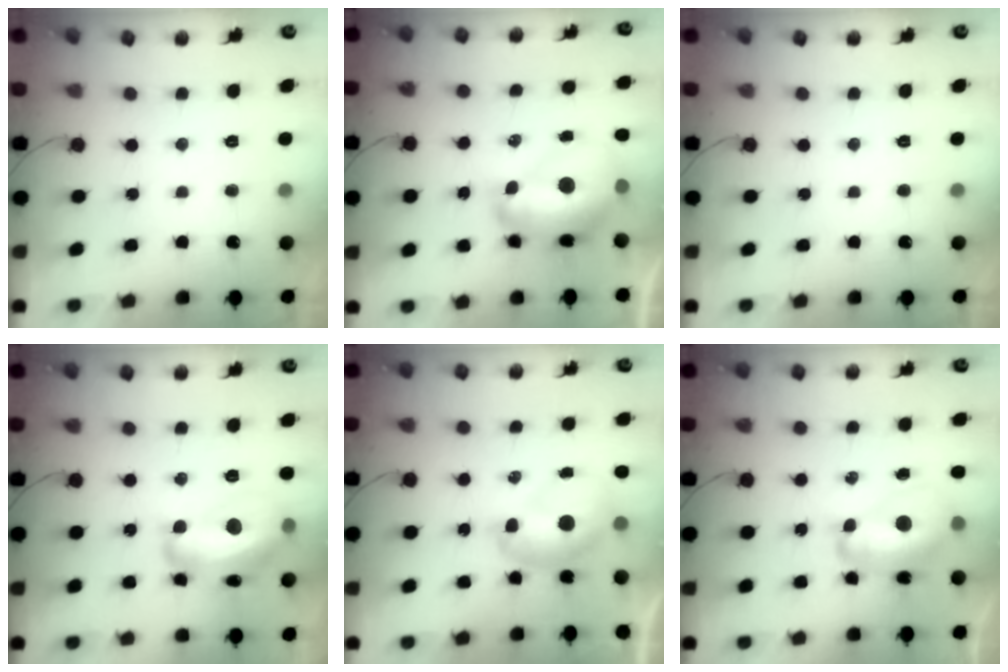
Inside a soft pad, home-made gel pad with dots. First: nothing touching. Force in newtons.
{"total": 15.7, "press": 15.6, "slide": 1.6}
{"total": 0.0}
{"total": 16.5, "press": 16.4, "slide": 1.0}
{"total": 8.1, "press": 8.0, "slide": 1.4}
{"total": 12.6, "press": 12.5, "slide": 1.5}